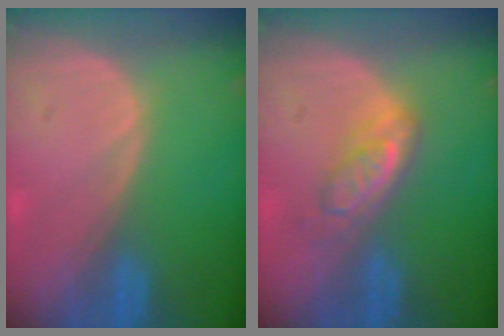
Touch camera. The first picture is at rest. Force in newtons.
{"total": 4.9, "press": 4.6, "slide": 1.9}